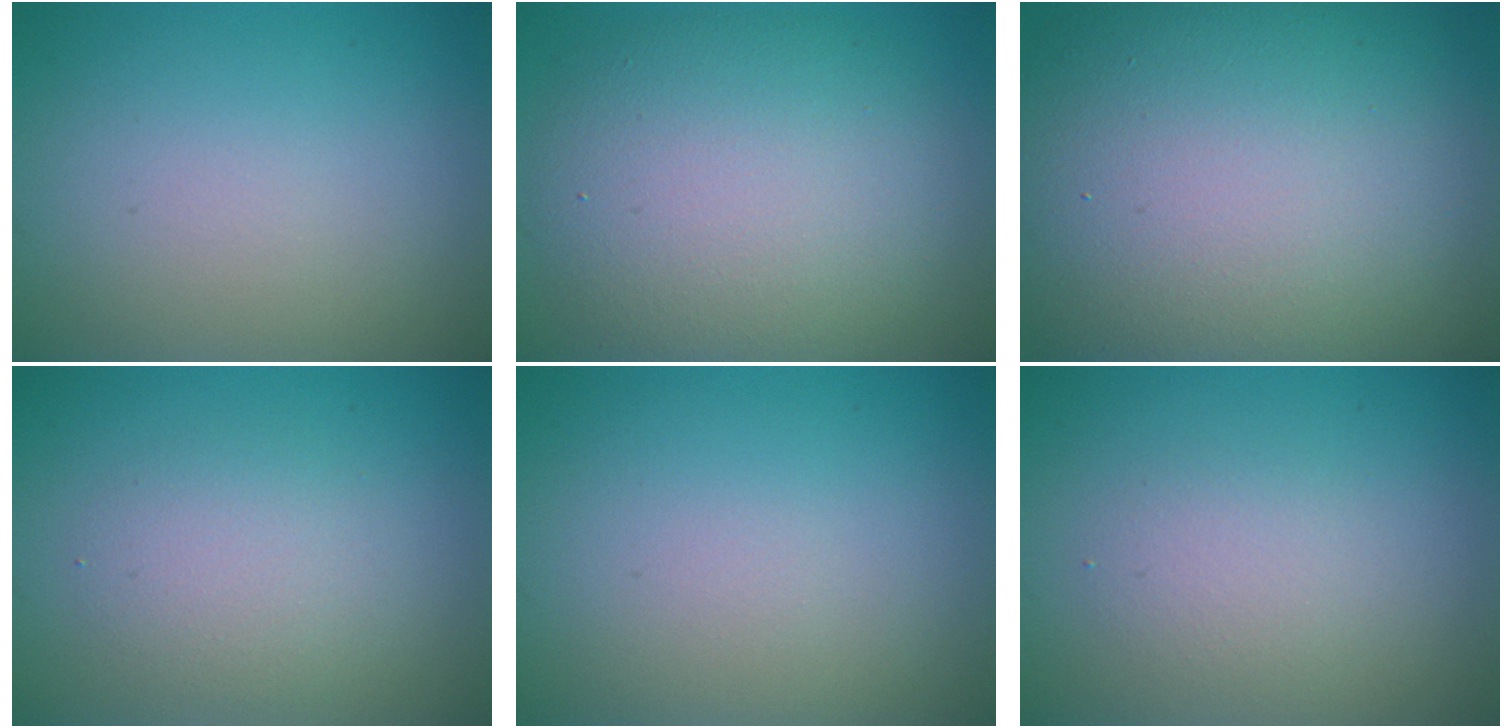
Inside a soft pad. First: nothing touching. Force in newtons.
{"total": 9.4, "press": 9.4, "slide": 0.9}
{"total": 18.8, "press": 18.7, "slide": 1.3}
{"total": 2.7, "press": 2.7, "slide": 0.1}
{"total": 0.0}
{"total": 2.1, "press": 2.1, "slide": 0.0}